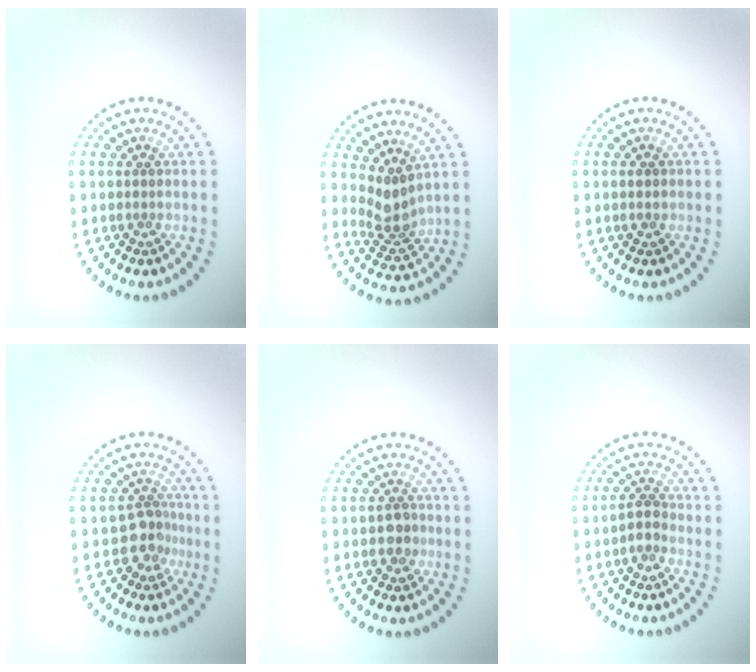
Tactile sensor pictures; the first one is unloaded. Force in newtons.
{"total": 2.9, "press": 2.1, "slide": 1.9}
{"total": 1.0, "press": 1.0, "slide": 0.3}
{"total": 2.5, "press": 1.8, "slide": 1.7}
{"total": 1.6, "press": 1.5, "slide": 0.5}
{"total": 1.4, "press": 1.2, "slide": 0.9}